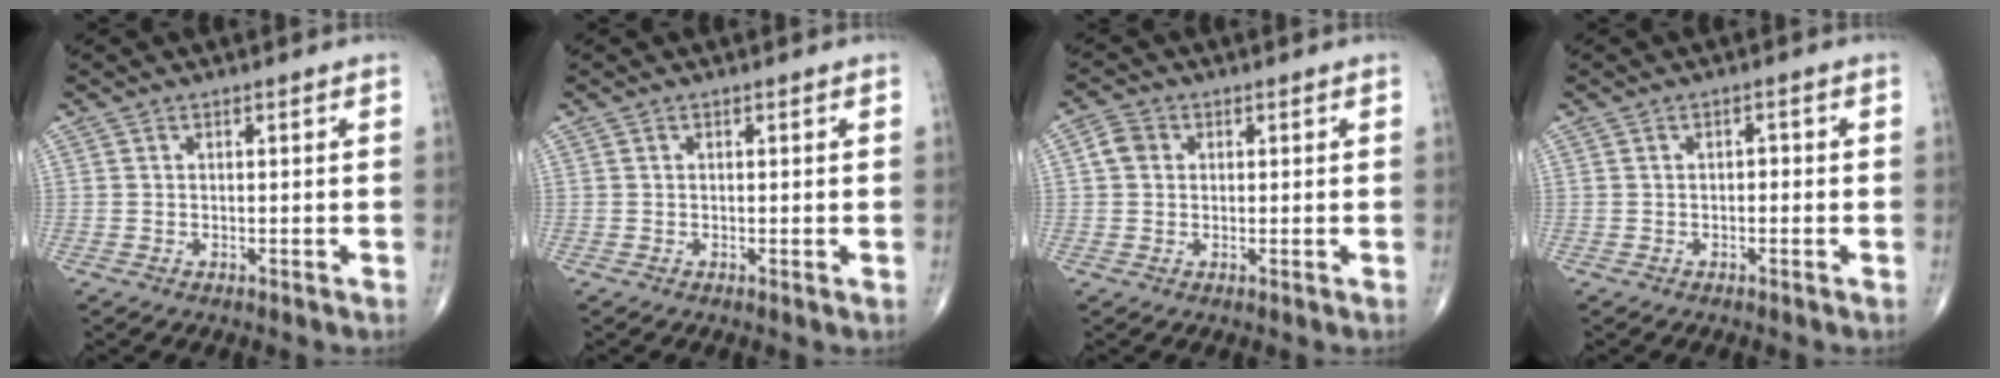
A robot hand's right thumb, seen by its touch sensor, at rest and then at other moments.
{"total": 0.0}
{"total": 3.3, "force": [0.5, 2.8, 1.6], "torque": [-0.023, 0.008, 0.004]}
{"total": 1.1, "force": [-0.2, 0.8, 0.8], "torque": [-0.005, 0.003, -0.007]}